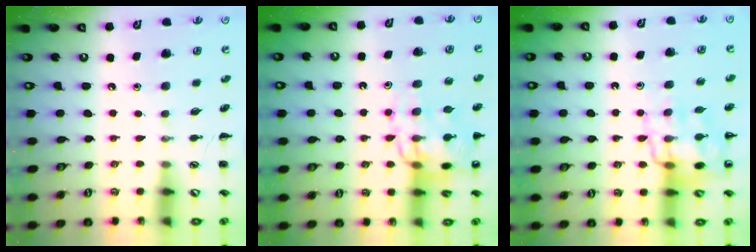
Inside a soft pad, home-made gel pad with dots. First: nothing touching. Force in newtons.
{"total": 12.6, "press": 12.2, "slide": 3.2}
{"total": 12.0, "press": 11.7, "slide": 2.5}